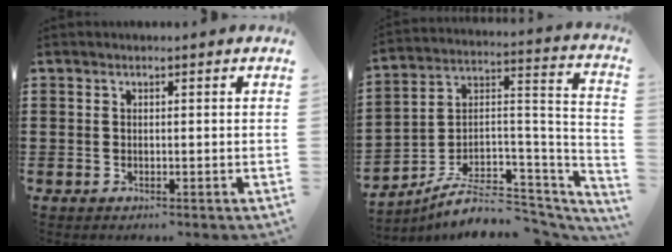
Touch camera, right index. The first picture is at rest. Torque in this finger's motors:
{"motor_torque": [-1.30, 0.83, 0.07, -0.04]}